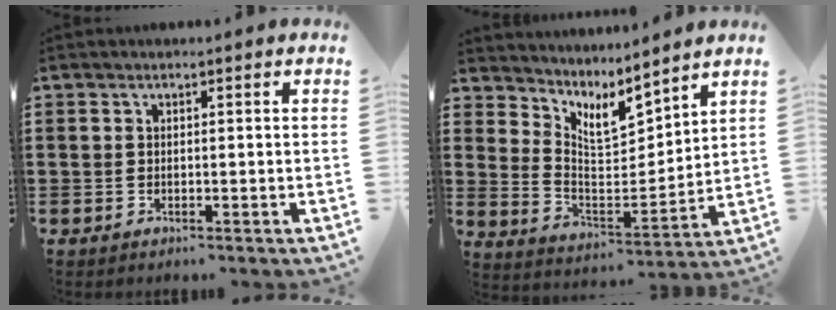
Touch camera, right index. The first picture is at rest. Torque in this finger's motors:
{"motor_torque": [-0.15, 0.43, 0.07, 0.02]}